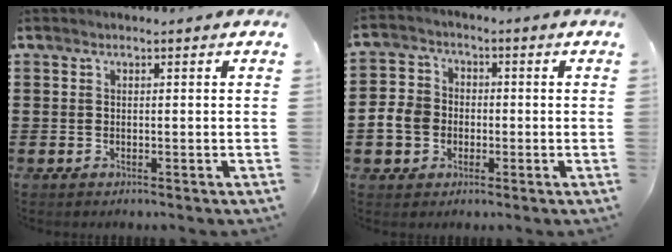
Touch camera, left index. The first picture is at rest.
{"total": 5.6, "force": [-1.3, 4.9, 2.4], "torque": [-0.075, 0.007, -0.031]}